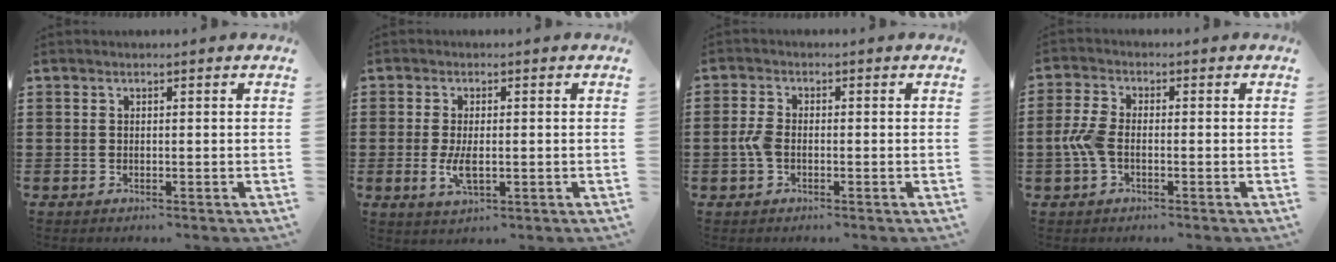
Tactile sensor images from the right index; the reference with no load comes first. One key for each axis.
{"total": 4.3, "fx": -0.5, "fy": 1.8, "fz": 3.8, "tx": -0.082, "ty": -0.003, "tz": -0.011}
{"total": 3.0, "fx": -0.7, "fy": 1.7, "fz": 2.4, "tx": -0.068, "ty": -0.005, "tz": -0.019}
{"total": 4.4, "fx": -1.1, "fy": 2.3, "fz": 3.6, "tx": -0.101, "ty": -0.006, "tz": -0.030}